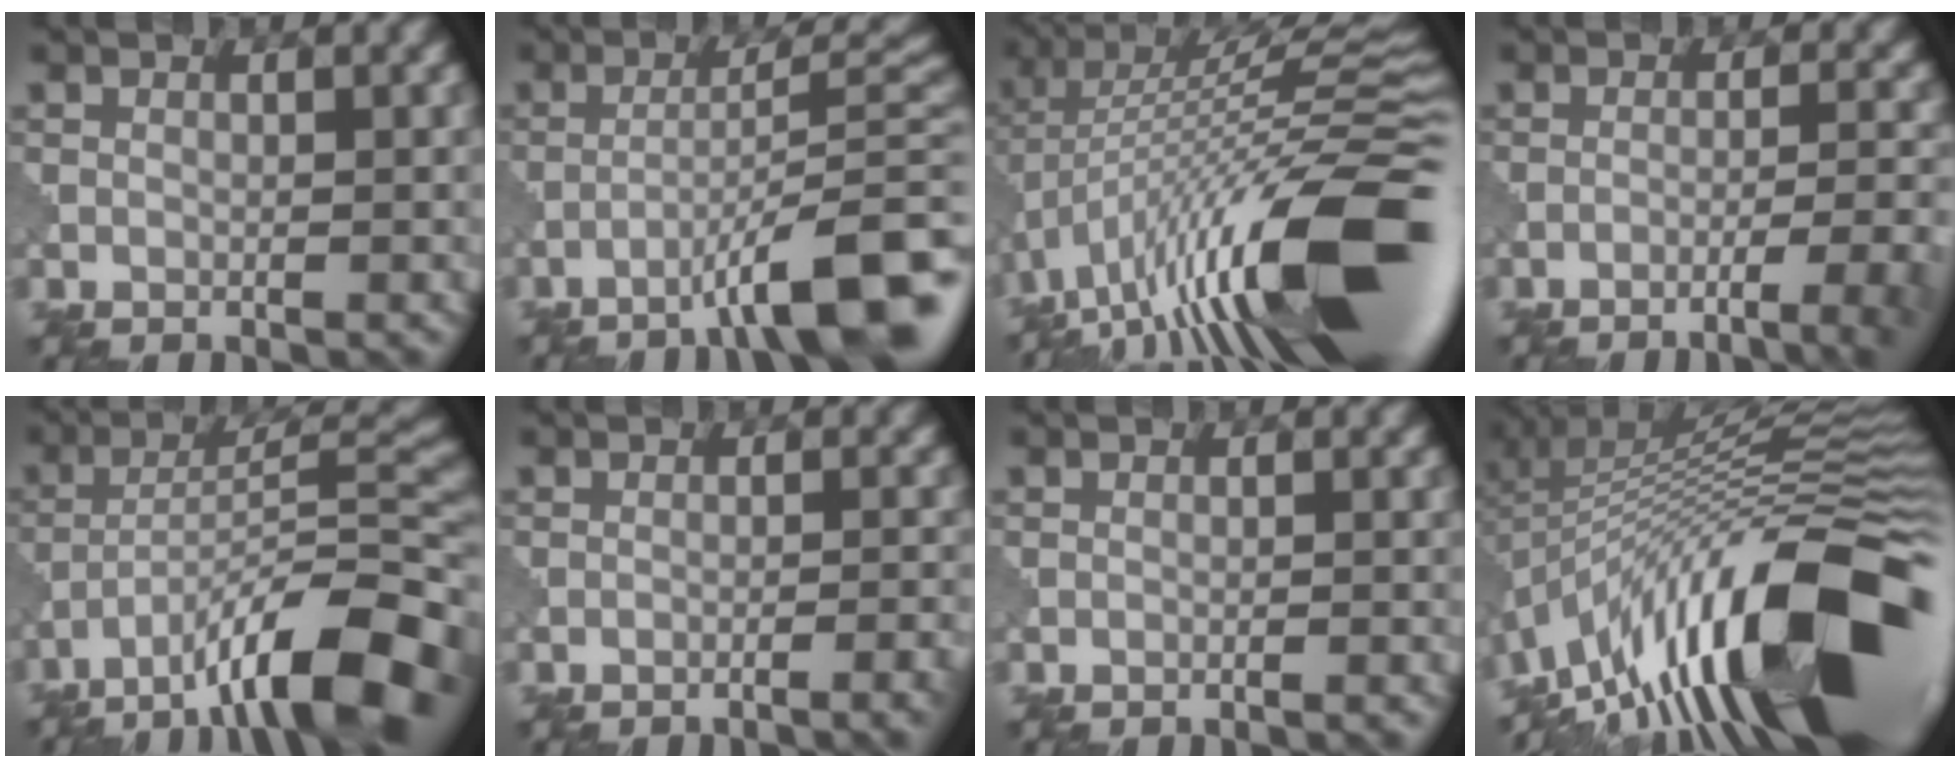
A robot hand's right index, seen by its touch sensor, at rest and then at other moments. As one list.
[{"total": 9.7, "force": [-5.8, 1.4, 7.7], "torque": [-0.100, 0.027, -0.092]}, {"total": 16.1, "force": [-5.9, 4.6, 14.3], "torque": [-0.222, 0.042, -0.119]}, {"total": 6.4, "force": [-4.2, 1.2, 4.6], "torque": [-0.062, 0.006, -0.058]}, {"total": 13.6, "force": [-8.0, 3.6, 10.4], "torque": [-0.161, 0.007, -0.132]}, {"total": 3.5, "force": [-2.5, 0.6, 2.3], "torque": [-0.030, 0.016, -0.046]}, {"total": 1.0, "force": [-0.7, 0.2, 0.6], "torque": [-0.010, 0.002, -0.022]}, {"total": 17.1, "force": [-6.3, 5.7, 14.9], "torque": [-0.207, 0.043, -0.139]}]